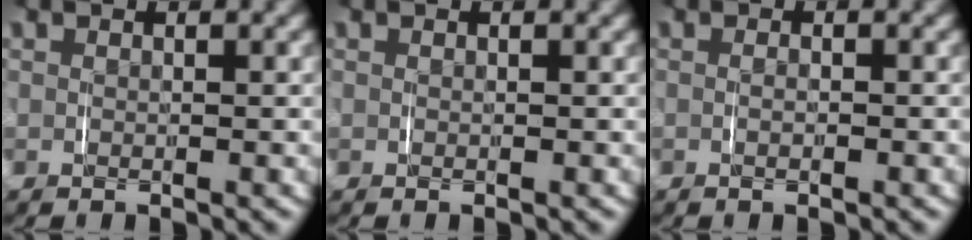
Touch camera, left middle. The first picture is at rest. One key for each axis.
{"total": 0.0}
{"total": 0.7, "fx": -0.3, "fy": 0.1, "fz": 0.6, "tx": -0.014, "ty": 0.000, "tz": -0.006}